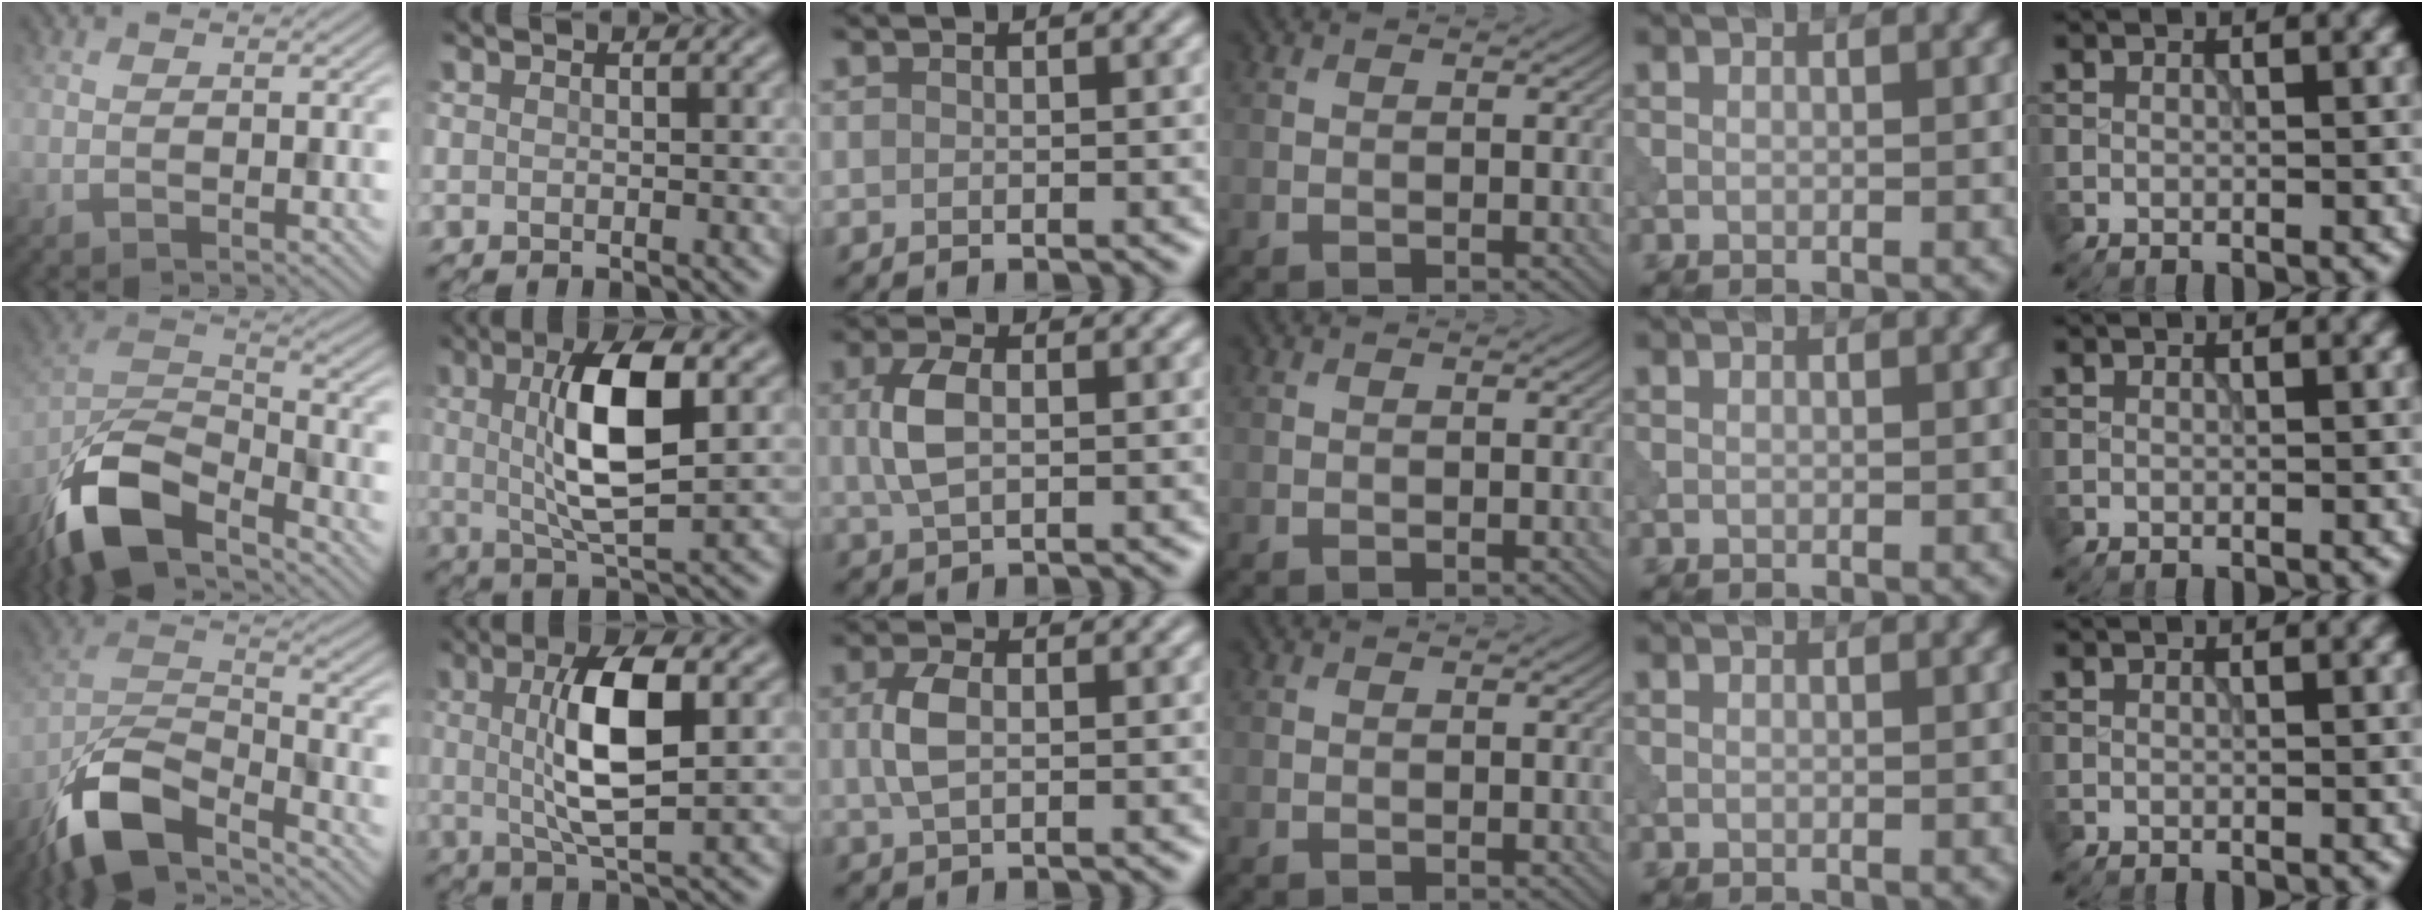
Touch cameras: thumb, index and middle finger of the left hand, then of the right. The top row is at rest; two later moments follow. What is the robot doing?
{"motion": "shake", "object": "bell"}